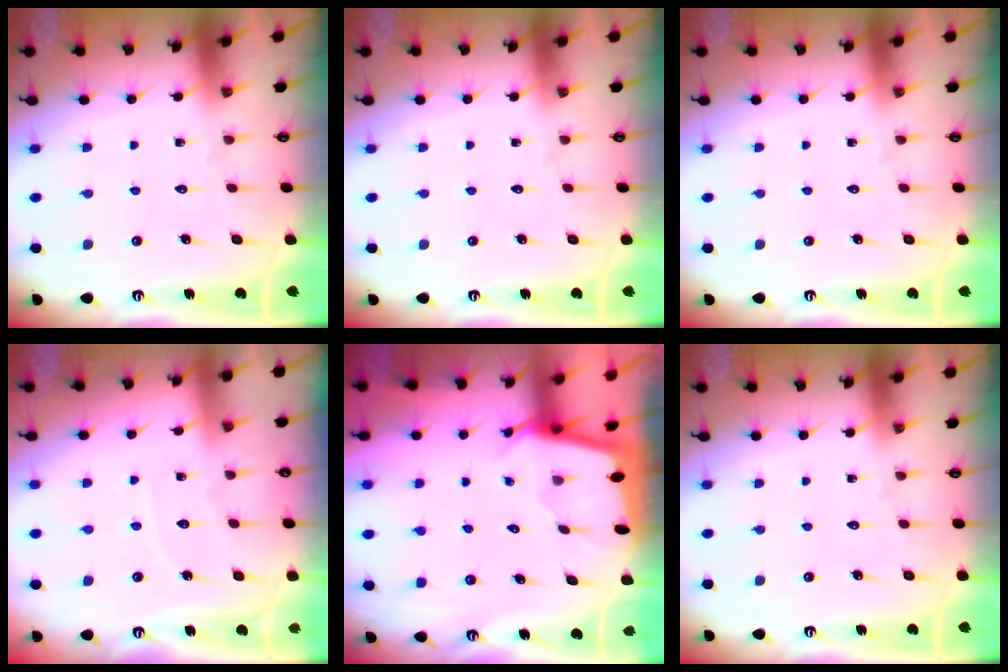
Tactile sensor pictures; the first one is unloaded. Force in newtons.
{"total": 0.0}
{"total": 0.0}
{"total": 3.7, "press": 3.7, "slide": 0.1}
{"total": 1.6, "press": 1.6, "slide": 0.2}
{"total": 0.0}